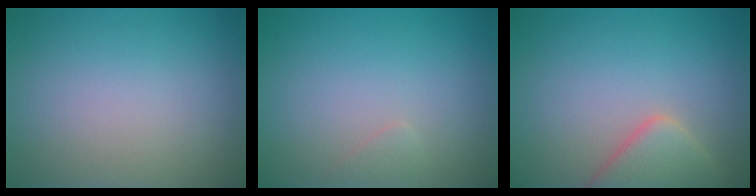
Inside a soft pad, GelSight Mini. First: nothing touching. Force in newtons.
{"total": 0.6, "press": 0.6, "slide": 0.0}
{"total": 4.1, "press": 4.1, "slide": 0.2}